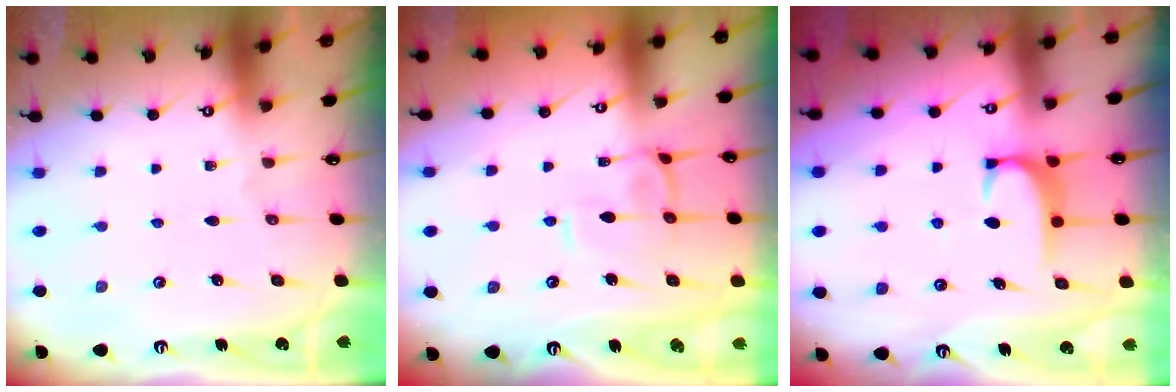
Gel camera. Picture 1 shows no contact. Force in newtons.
{"total": 2.8, "press": 2.7, "slide": 0.7}
{"total": 1.9, "press": 1.8, "slide": 0.5}